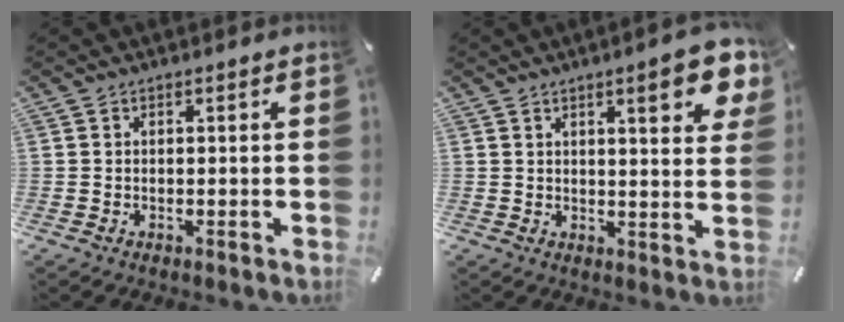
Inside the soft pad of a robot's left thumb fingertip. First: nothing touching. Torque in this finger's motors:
{"motor_torque": [-0.08, 1.36, 0.11, 0.23, -0.06]}